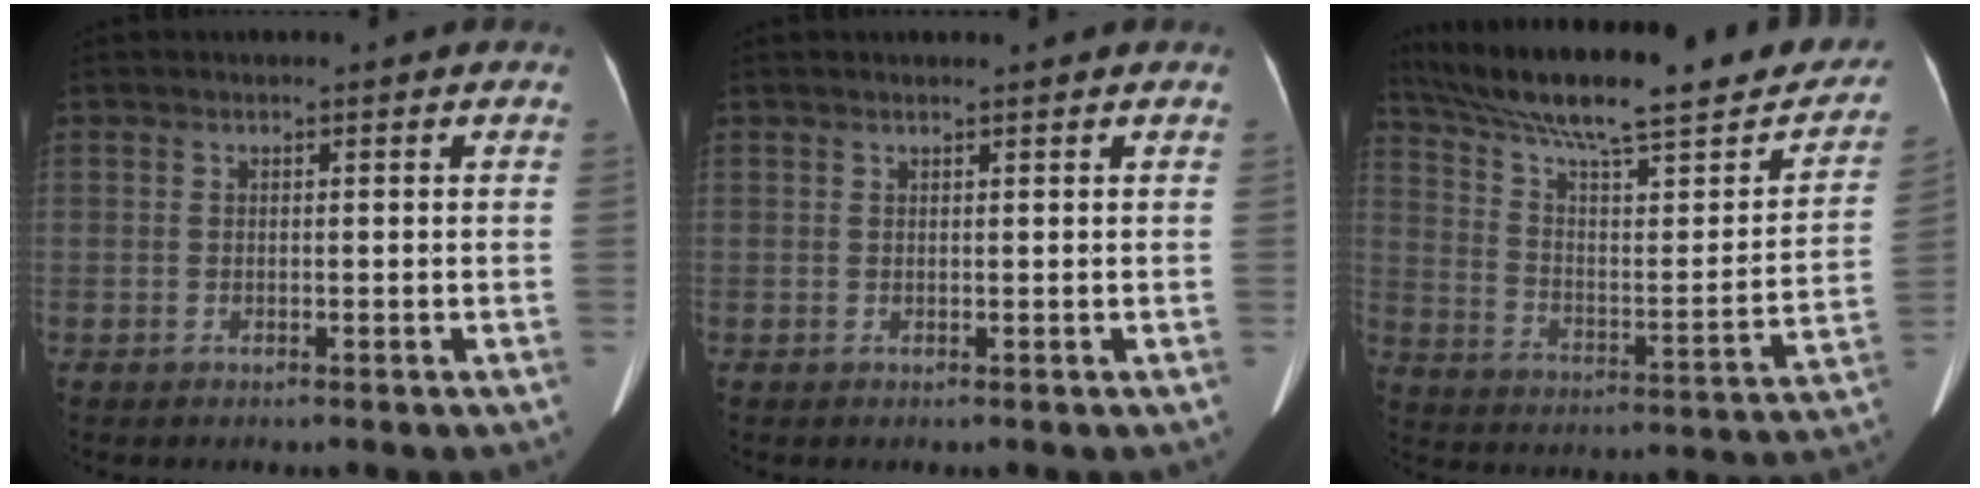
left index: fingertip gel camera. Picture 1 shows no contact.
{"total": 1.0, "force": [1.0, -0.1, 0.4], "torque": [-0.011, 0.009, 0.014]}
{"total": 27.8, "force": [22.2, 4.8, 16.0], "torque": [-0.257, 0.002, 0.318]}